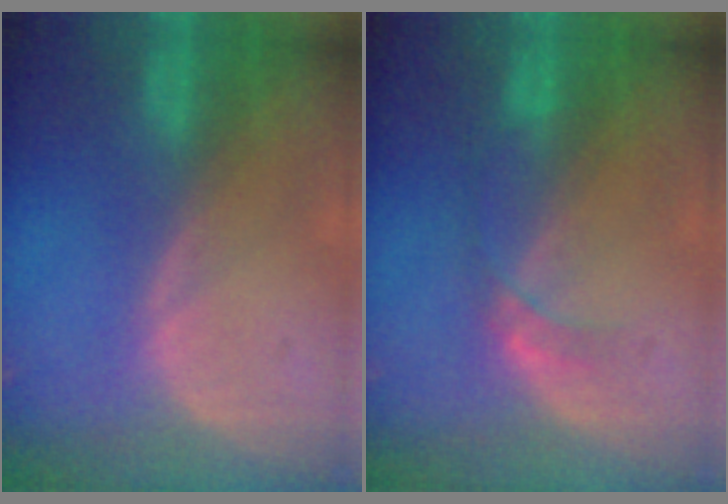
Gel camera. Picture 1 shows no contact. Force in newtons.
{"total": 3.0, "press": 2.7, "slide": 1.3}